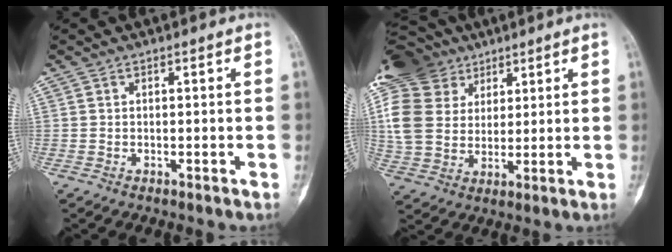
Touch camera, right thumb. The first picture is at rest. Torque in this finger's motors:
{"motor_torque": [1.23, 1.60, 0.82, 0.11, 0.10]}